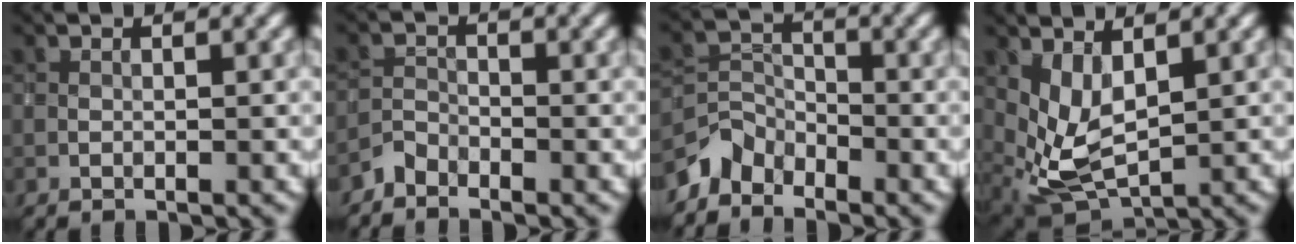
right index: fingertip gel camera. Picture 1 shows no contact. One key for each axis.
{"total": 1.4, "fx": -1.3, "fy": 0.5, "fz": -0.1, "tx": 0.003, "ty": 0.006, "tz": -0.033}
{"total": 2.7, "fx": -2.4, "fy": 1.4, "fz": 0.1, "tx": 0.000, "ty": 0.006, "tz": -0.059}
{"total": 4.3, "fx": 1.4, "fy": 2.1, "fz": 3.4, "tx": -0.082, "ty": -0.012, "tz": 0.033}